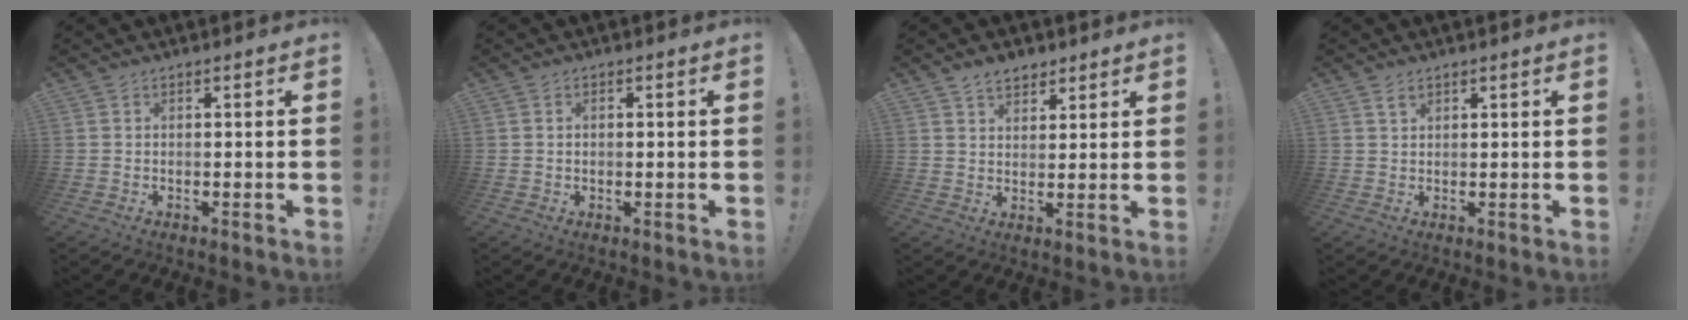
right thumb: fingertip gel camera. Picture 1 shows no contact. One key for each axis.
{"total": 1.0, "fx": 0.1, "fy": 0.7, "fz": 0.8, "tx": -0.011, "ty": 0.002, "tz": 0.000}
{"total": 5.2, "fx": 3.7, "fy": 3.2, "fz": 1.8, "tx": -0.023, "ty": -0.016, "tz": 0.068}
{"total": 2.1, "fx": 1.4, "fy": 1.2, "fz": 1.0, "tx": -0.012, "ty": -0.004, "tz": 0.025}